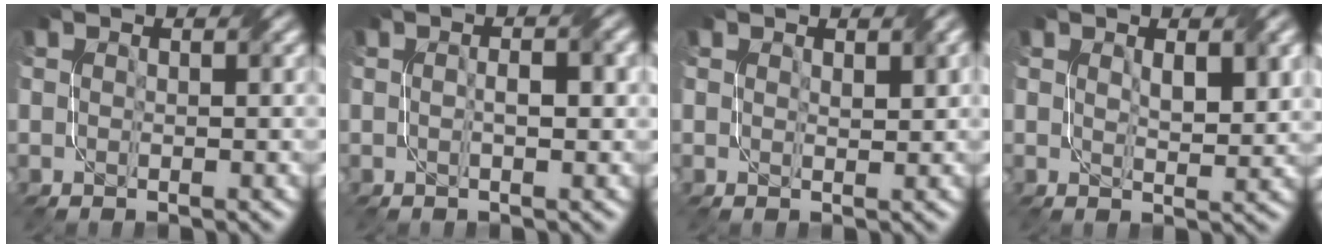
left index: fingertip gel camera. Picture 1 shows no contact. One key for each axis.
{"total": 2.2, "fx": 0.1, "fy": 0.6, "fz": 2.1, "tx": -0.031, "ty": 0.000, "tz": -0.001}
{"total": 1.3, "fx": 0.8, "fy": 0.4, "fz": 0.9, "tx": -0.012, "ty": -0.001, "tz": 0.016}
{"total": 3.0, "fx": 1.0, "fy": 1.1, "fz": 2.6, "tx": -0.045, "ty": -0.003, "tz": 0.023}